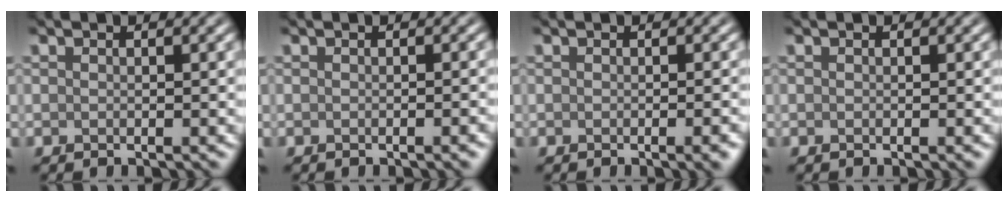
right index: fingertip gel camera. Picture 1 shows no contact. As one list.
[{"total": 1.6, "force": [-0.5, 0.4, 1.4], "torque": [-0.008, 0.002, -0.008]}, {"total": 2.2, "force": [-0.7, 0.7, 2.0], "torque": [-0.012, 0.001, -0.008]}, {"total": 0.6, "force": [-0.2, 0.1, 0.6], "torque": [-0.004, 0.001, -0.004]}]